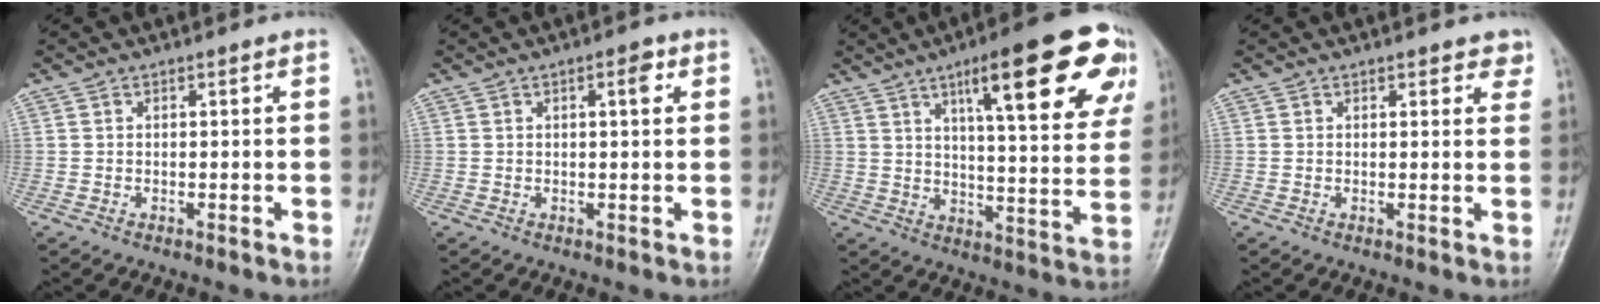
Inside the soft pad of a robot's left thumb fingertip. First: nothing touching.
{"total": 2.7, "force": [1.0, 0.9, 2.3], "torque": [-0.031, 0.000, 0.012]}
{"total": 23.1, "force": [11.5, 5.5, 19.3], "torque": [-0.238, -0.023, 0.161]}
{"total": 2.8, "force": [1.9, 1.3, 1.5], "torque": [0.006, -0.008, 0.019]}